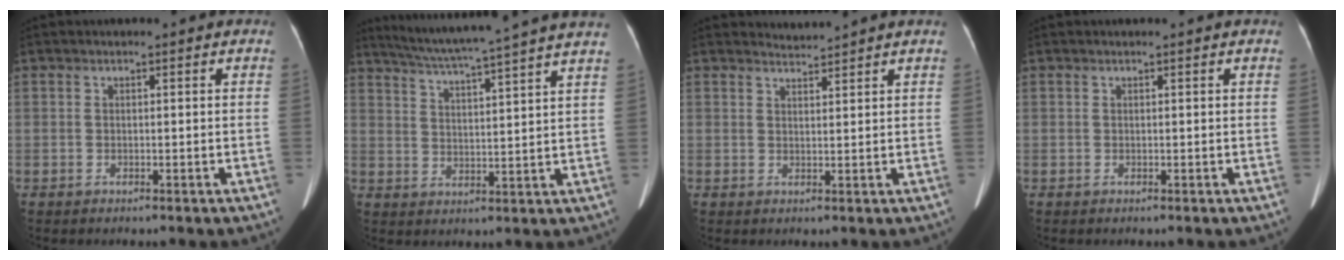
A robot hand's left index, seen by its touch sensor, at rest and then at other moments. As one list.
[{"total": 17.7, "force": [15.4, -1.5, 8.5], "torque": [-0.151, -0.005, 0.212]}, {"total": 1.7, "force": [1.5, -0.7, -0.7], "torque": [-0.001, -0.004, 0.033]}, {"total": 0.0}]